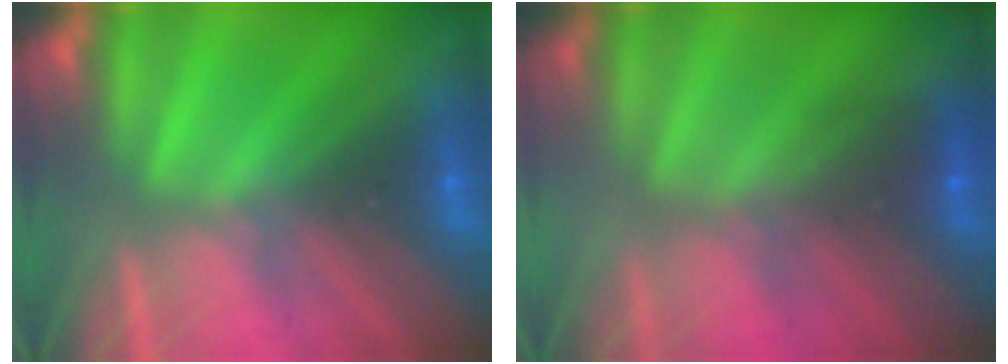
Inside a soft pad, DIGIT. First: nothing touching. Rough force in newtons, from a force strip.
{"total": 2.0}